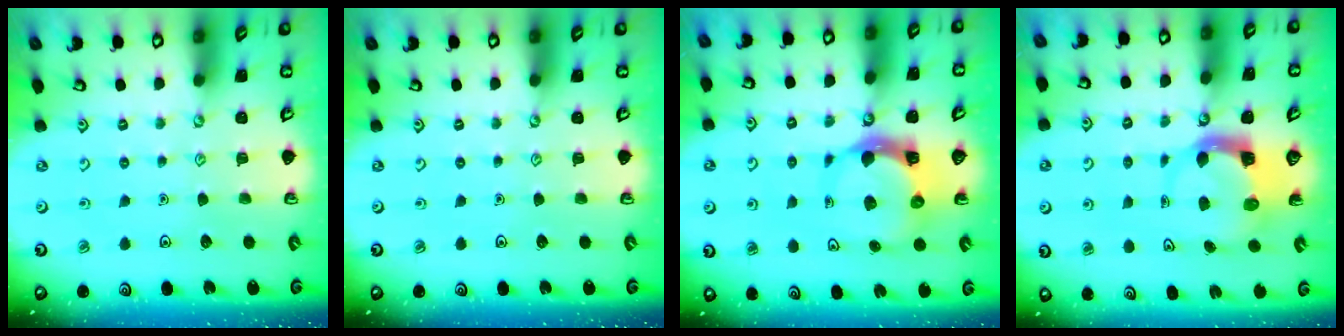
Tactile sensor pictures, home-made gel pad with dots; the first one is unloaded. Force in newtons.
{"total": 0.0}
{"total": 7.4, "press": 7.3, "slide": 1.1}
{"total": 3.8, "press": 3.7, "slide": 0.6}